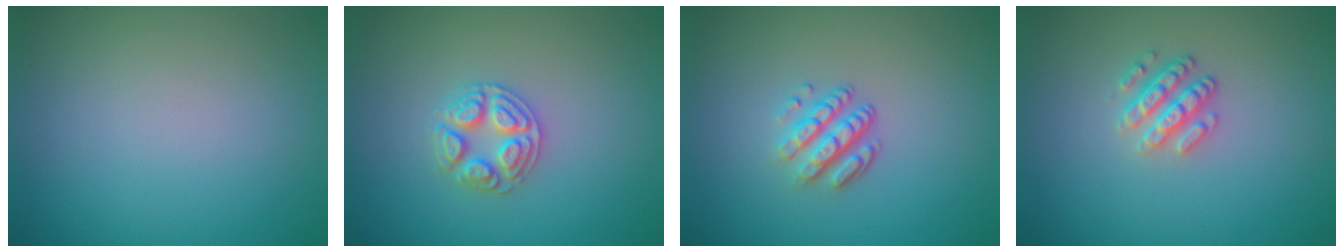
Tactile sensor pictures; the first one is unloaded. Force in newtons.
{"total": 2.5, "press": 2.5, "slide": 0.4}
{"total": 3.4, "press": 2.4, "slide": 2.4}
{"total": 2.5, "press": 2.4, "slide": 0.8}